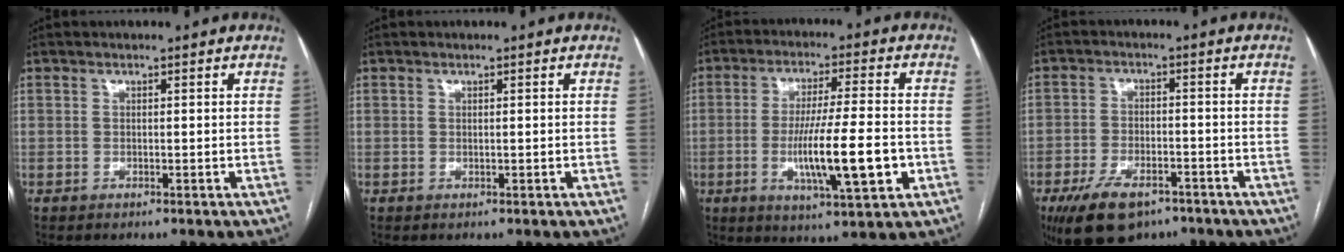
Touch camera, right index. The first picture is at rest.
{"total": 0.0}
{"total": 12.4, "force": [-3.0, 1.0, 12.0], "torque": [-0.209, -0.013, -0.048]}
{"total": 10.1, "force": [-6.8, 4.7, 5.8], "torque": [-0.107, -0.005, -0.109]}